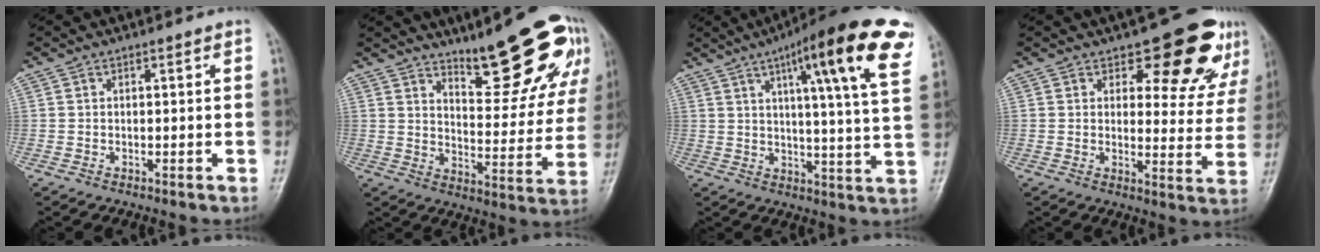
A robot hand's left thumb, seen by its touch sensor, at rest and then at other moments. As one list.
[{"total": 18.2, "force": [12.0, 5.4, 12.5], "torque": [-0.122, -0.074, 0.175]}, {"total": 20.9, "force": [10.1, 2.9, 18.1], "torque": [-0.240, -0.021, 0.130]}, {"total": 12.6, "force": [8.6, 5.9, 7.0], "torque": [-0.038, -0.059, 0.099]}]